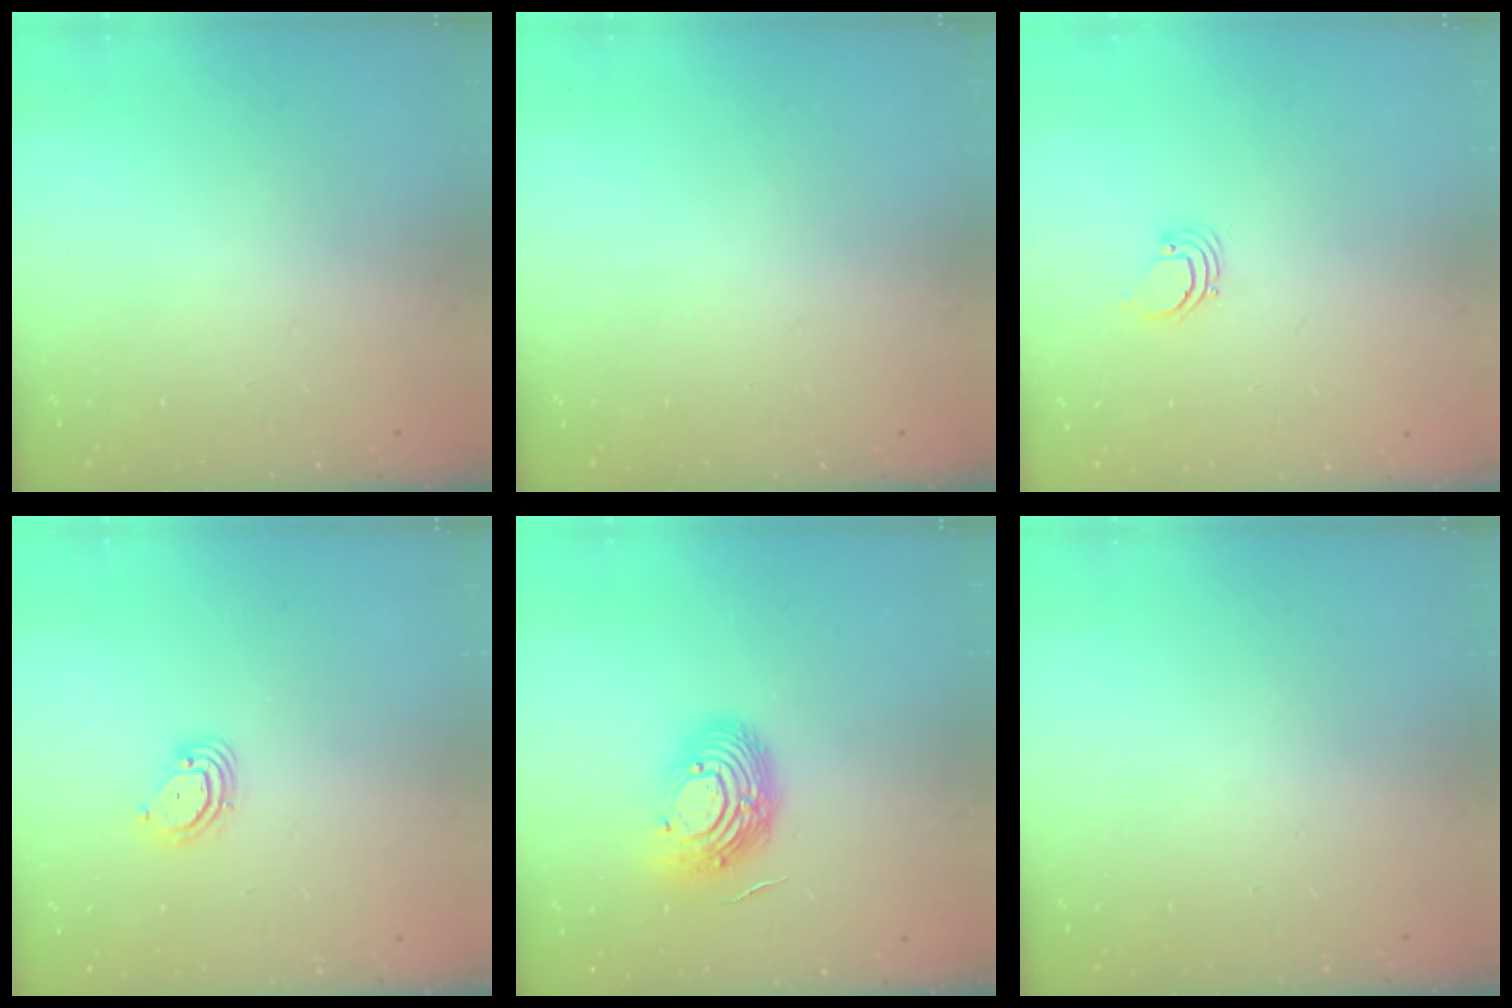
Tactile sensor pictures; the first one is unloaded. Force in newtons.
{"total": 0.0}
{"total": 1.9, "press": 1.9, "slide": 0.1}
{"total": 4.4, "press": 4.4, "slide": 0.4}
{"total": 13.5, "press": 13.5, "slide": 1.3}
{"total": 0.0}